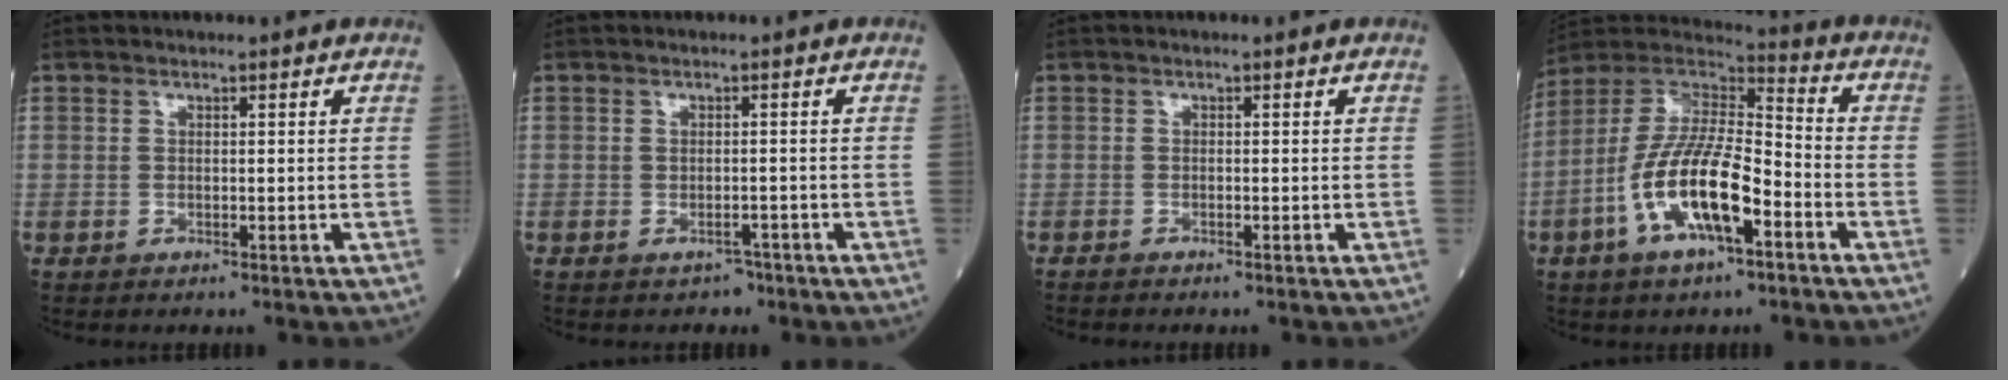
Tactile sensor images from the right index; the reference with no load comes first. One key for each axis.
{"total": 1.0, "fx": -0.7, "fy": 0.4, "fz": 0.6, "tx": -0.011, "ty": -0.001, "tz": -0.008}
{"total": 0.9, "fx": -0.9, "fy": 0.1, "fz": 0.1, "tx": -0.006, "ty": -0.001, "tz": -0.014}
{"total": 15.1, "fx": -5.7, "fy": 4.3, "fz": 13.4, "tx": -0.270, "ty": 0.004, "tz": -0.107}